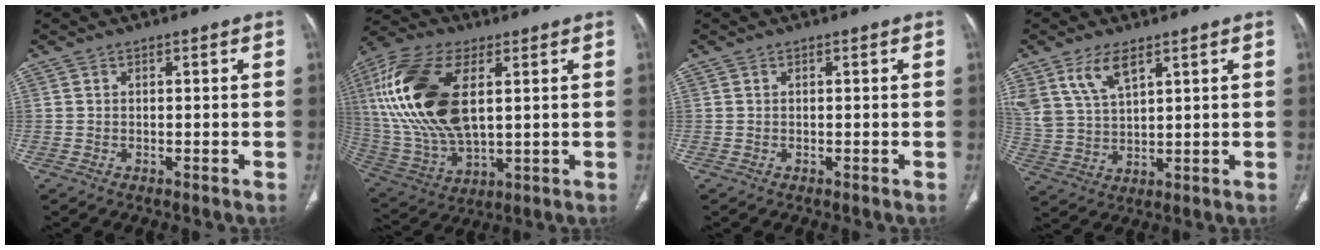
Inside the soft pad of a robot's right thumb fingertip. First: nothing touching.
{"total": 22.7, "force": [5.1, 11.5, 18.9], "torque": [-0.405, -0.012, 0.097]}
{"total": 0.0}
{"total": 8.5, "force": [5.2, 3.7, 5.6], "torque": [-0.111, -0.016, 0.115]}